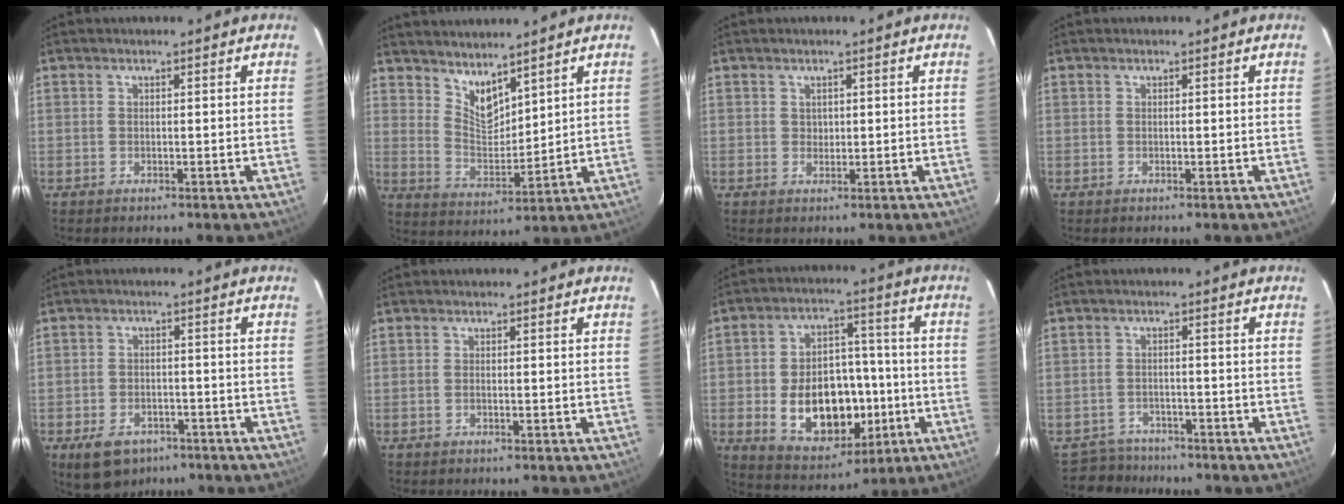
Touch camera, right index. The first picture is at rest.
{"total": 6.9, "force": [5.5, 2.5, 3.2], "torque": [-0.049, -0.006, 0.110]}
{"total": 1.1, "force": [0.3, 1.0, 0.1], "torque": [0.004, 0.004, 0.006]}
{"total": 0.0}
{"total": 8.9, "force": [-5.6, 5.6, 4.1], "torque": [-0.095, -0.002, -0.079]}
{"total": 0.5, "force": [-0.2, 0.4, 0.4], "torque": [-0.008, 0.000, -0.004]}
{"total": 17.4, "force": [-3.9, 11.6, 12.4], "torque": [-0.240, 0.019, -0.035]}
{"total": 5.5, "force": [-4.9, 2.7, -0.1], "torque": [-0.013, 0.010, -0.082]}